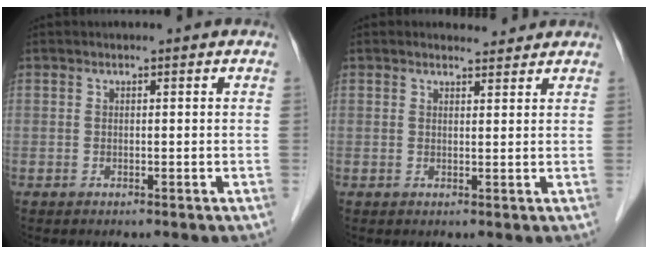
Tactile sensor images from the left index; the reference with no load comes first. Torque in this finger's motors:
{"motor_torque": [0.53, -0.65, 0.12, 0.01]}